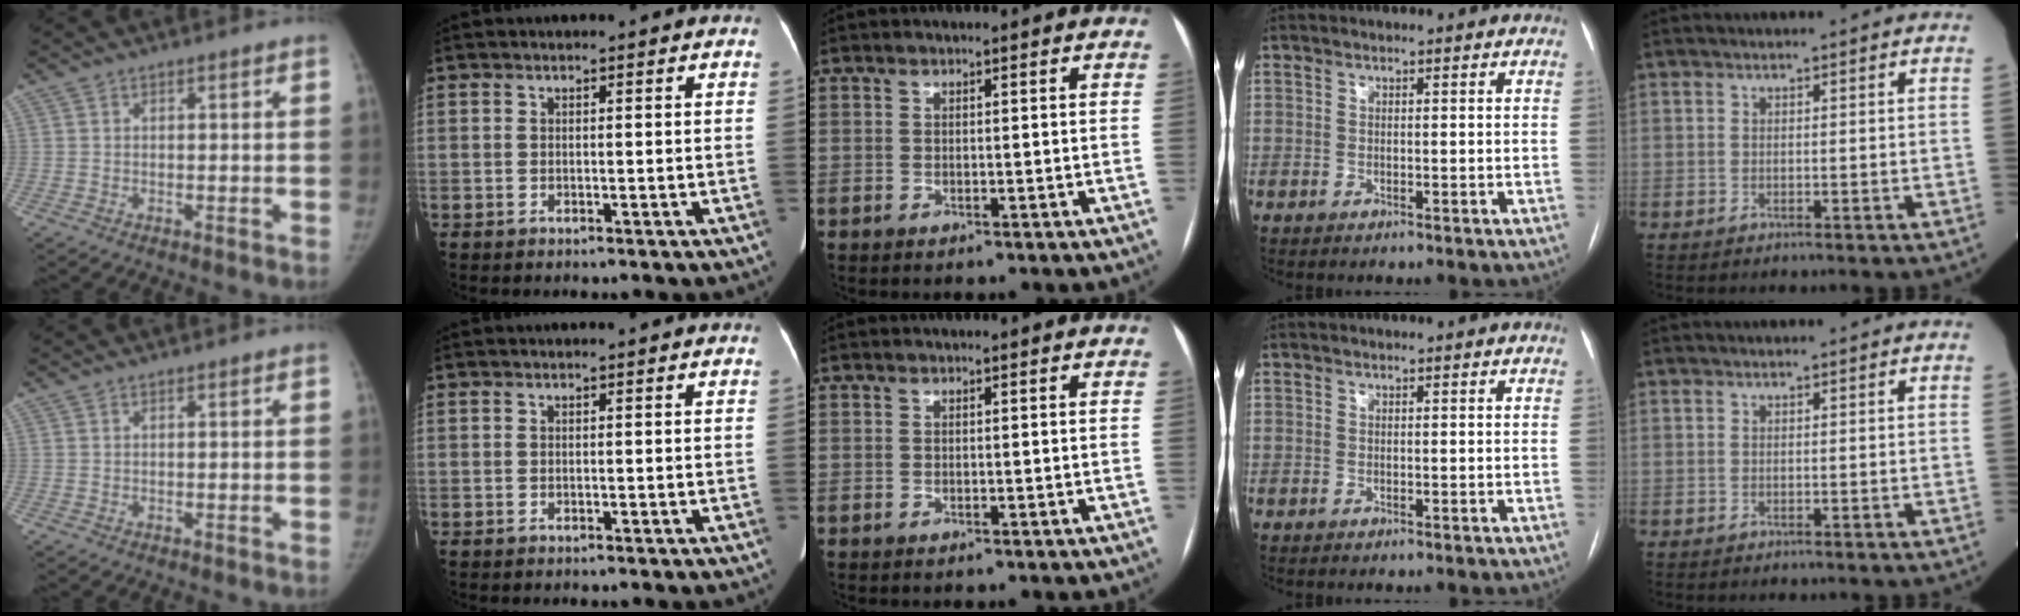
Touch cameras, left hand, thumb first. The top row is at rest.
{}